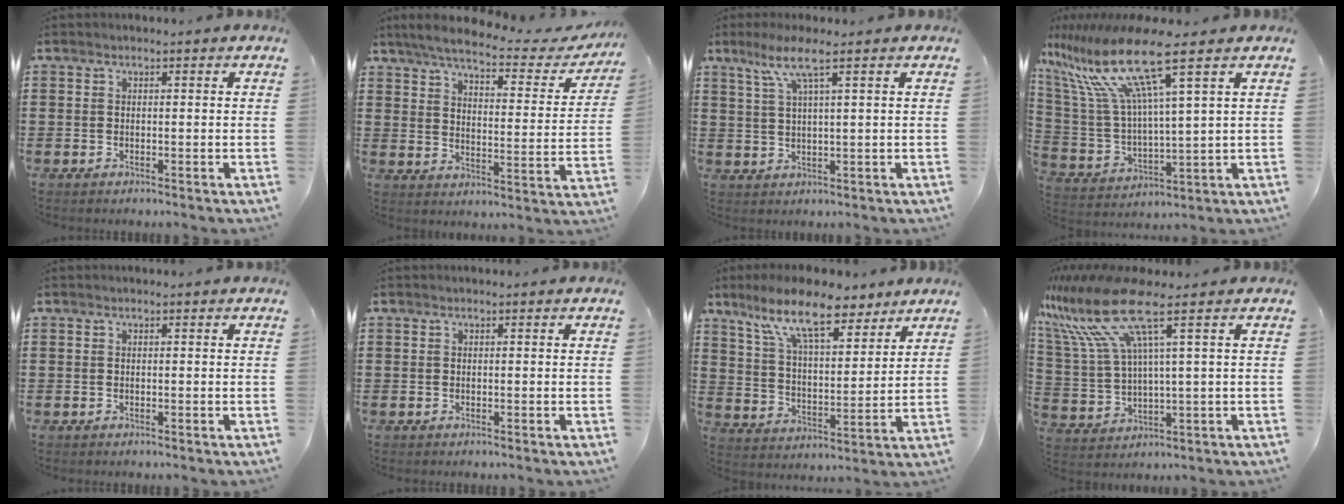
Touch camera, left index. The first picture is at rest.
{"total": 5.5, "force": [4.7, 0.5, 2.8], "torque": [-0.079, -0.025, 0.074]}
{"total": 5.7, "force": [2.9, 0.2, 4.8], "torque": [-0.102, 0.004, 0.050]}
{"total": 14.8, "force": [8.9, 1.8, 11.7], "torque": [-0.278, -0.049, 0.136]}
{"total": 0.0}
{"total": 0.0}
{"total": 12.7, "force": [9.5, 3.7, 7.5], "torque": [-0.155, -0.030, 0.168]}
{"total": 12.6, "force": [6.7, 2.1, 10.5], "torque": [-0.258, -0.032, 0.103]}